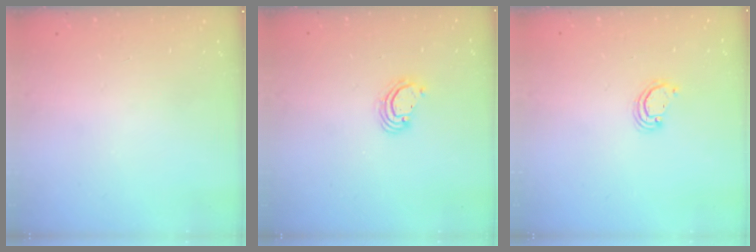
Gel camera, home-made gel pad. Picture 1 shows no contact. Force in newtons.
{"total": 3.9, "press": 3.9, "slide": 0.2}
{"total": 2.0, "press": 2.0, "slide": 0.2}